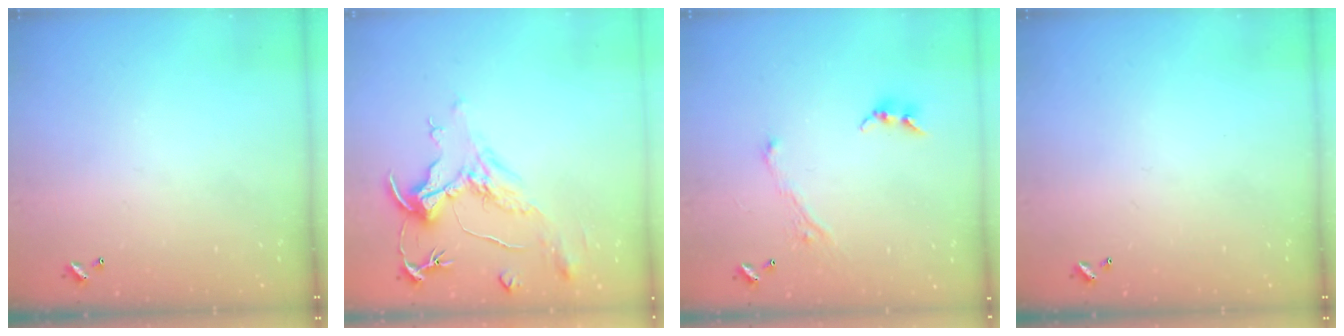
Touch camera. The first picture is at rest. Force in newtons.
{"total": 2.1, "press": 1.7, "slide": 1.3}
{"total": 2.8, "press": 2.8, "slide": 0.1}
{"total": 0.0}